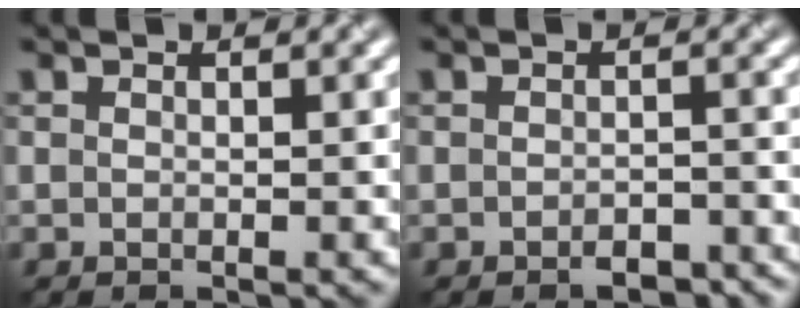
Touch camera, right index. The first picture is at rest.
{"total": 2.2, "force": [-1.6, 0.9, 1.1], "torque": [-0.014, 0.004, -0.023]}